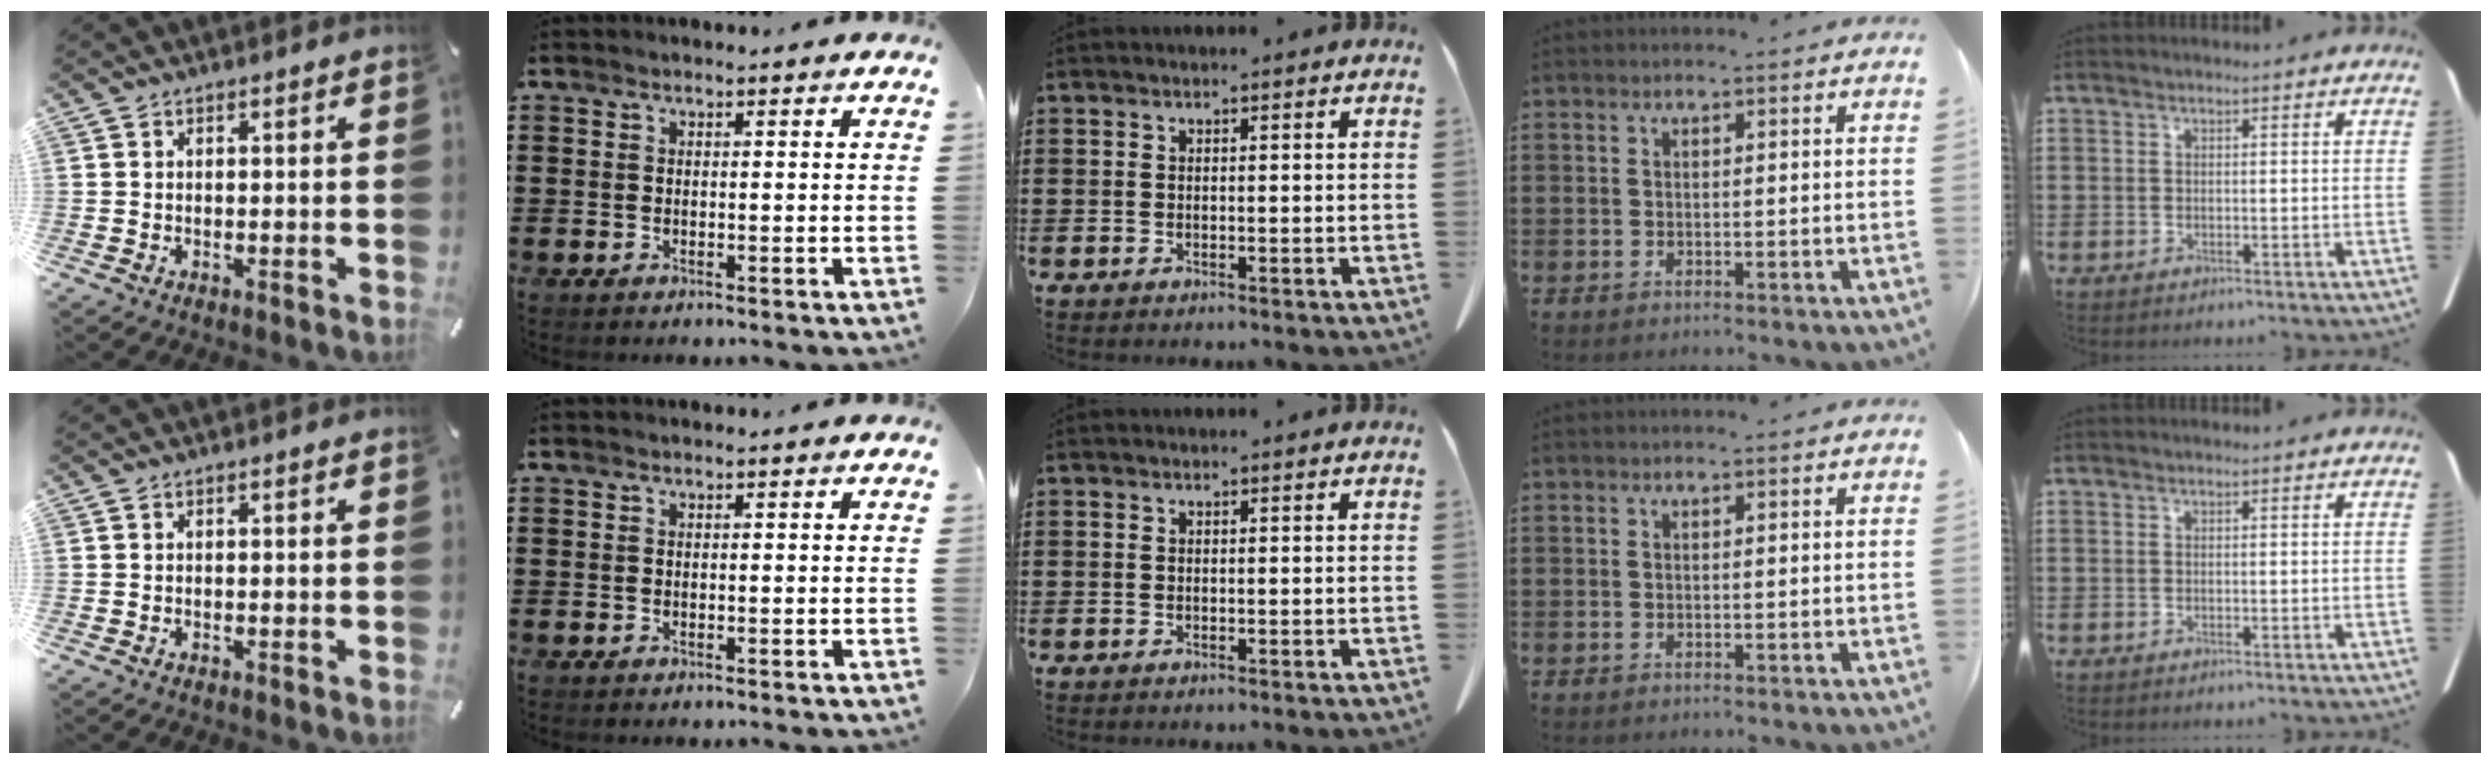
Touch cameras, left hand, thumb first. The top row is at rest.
{}